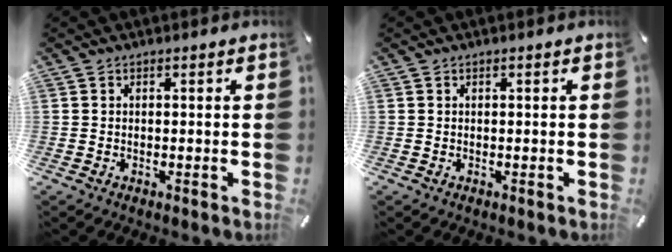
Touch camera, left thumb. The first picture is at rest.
{"total": 0.0}